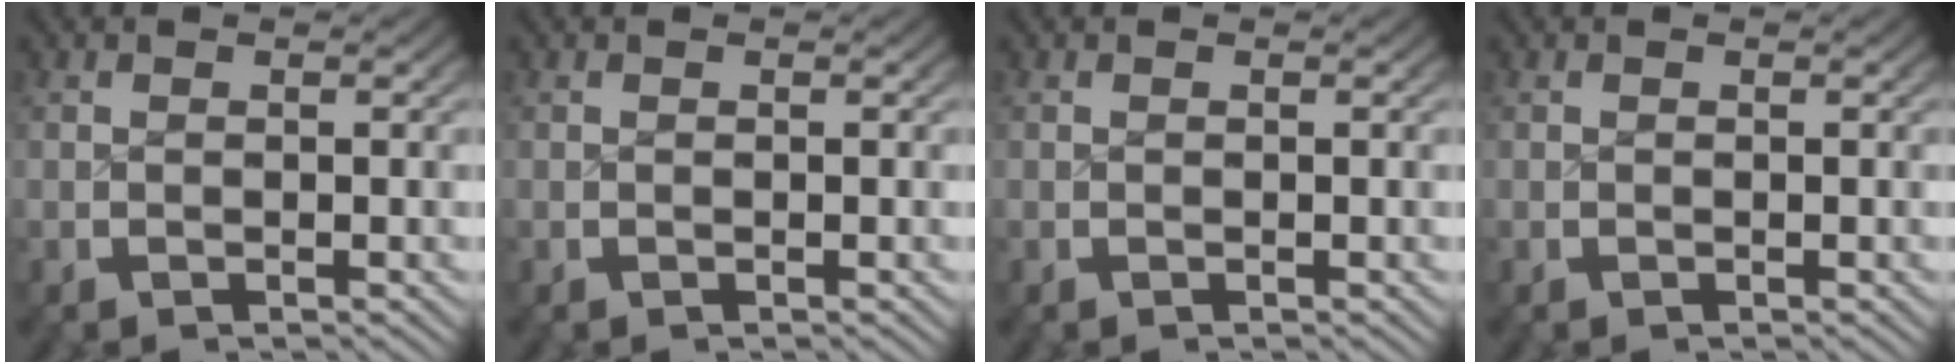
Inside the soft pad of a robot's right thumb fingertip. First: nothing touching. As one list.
[{"total": 0.0}, {"total": 0.0}, {"total": 0.0}]